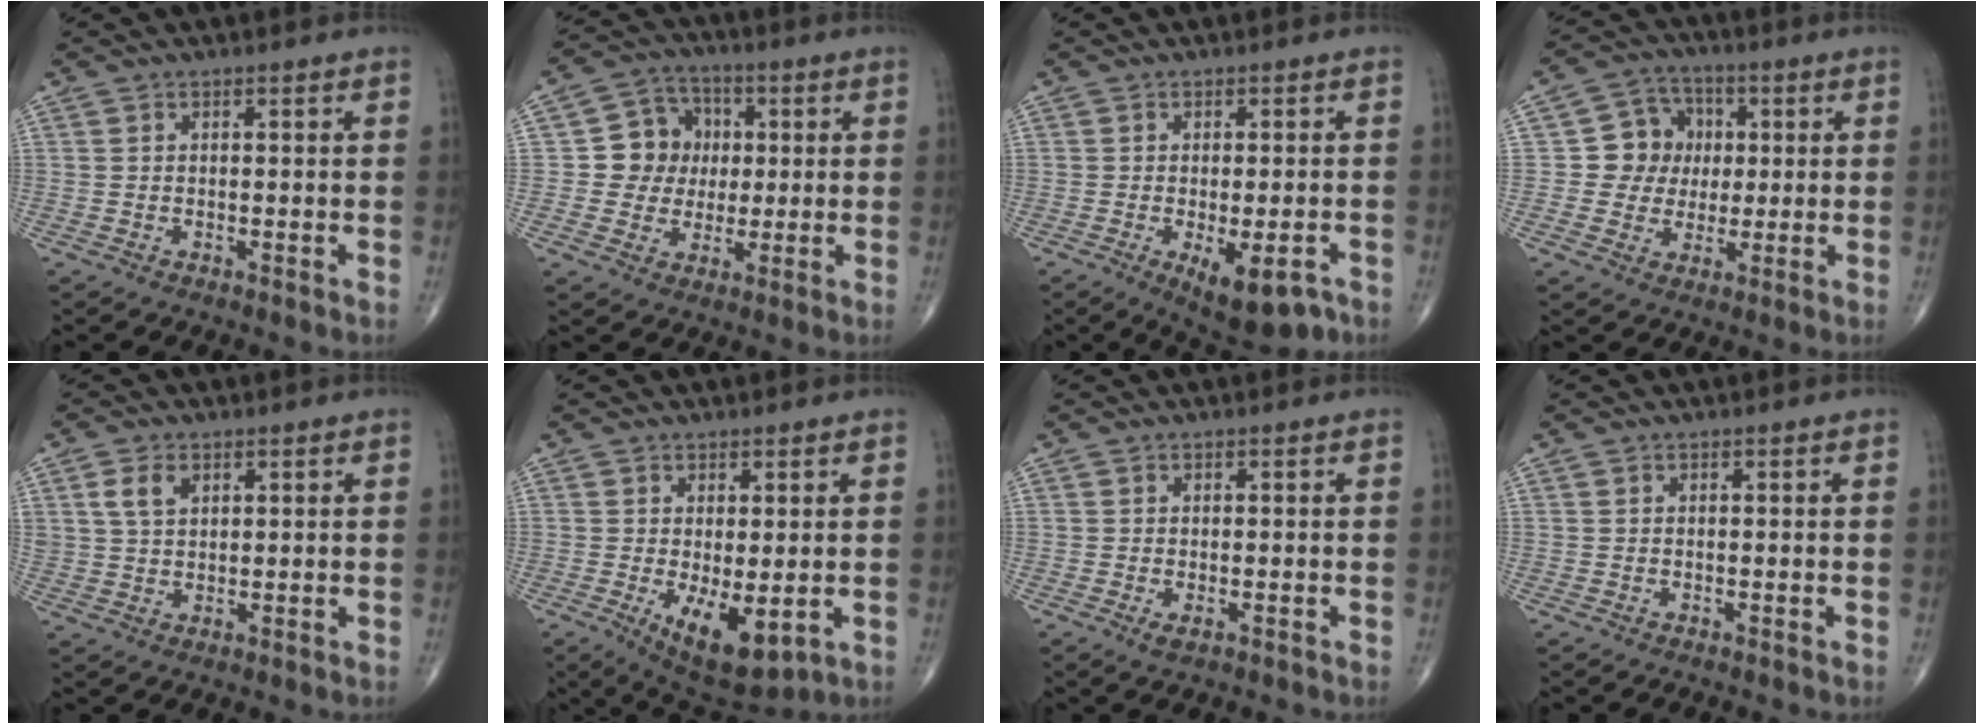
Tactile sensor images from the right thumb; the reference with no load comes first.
{"total": 9.5, "force": [0.7, 8.8, 3.5], "torque": [-0.007, 0.012, 0.005]}
{"total": 10.0, "force": [-4.5, 4.1, 8.0], "torque": [-0.104, -0.001, -0.056]}
{"total": 8.9, "force": [0.8, 8.3, 3.1], "torque": [0.000, 0.012, 0.007]}
{"total": 4.4, "force": [2.0, 3.0, 2.6], "torque": [-0.041, -0.005, 0.040]}
{"total": 9.7, "force": [-2.1, 4.2, 8.4], "torque": [-0.121, -0.022, -0.017]}
{"total": 1.4, "force": [-0.5, 0.7, 1.1], "torque": [-0.021, -0.004, -0.008]}
{"total": 0.0}